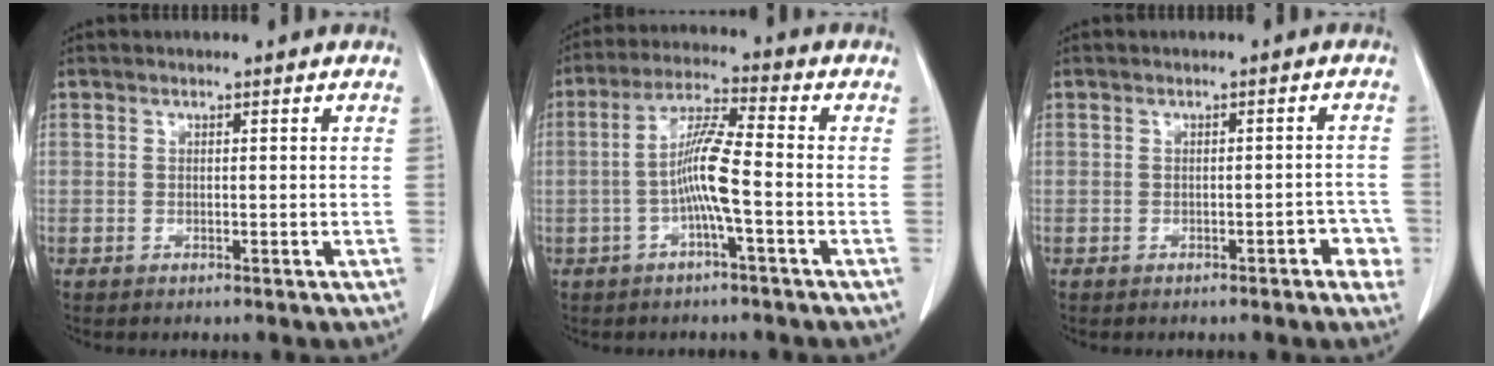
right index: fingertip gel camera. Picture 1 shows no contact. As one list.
[{"total": 7.4, "force": [-1.7, 0.0, 7.2], "torque": [-0.143, 0.010, -0.036]}, {"total": 3.3, "force": [-1.6, 1.1, 2.6], "torque": [-0.022, 0.005, -0.017]}]